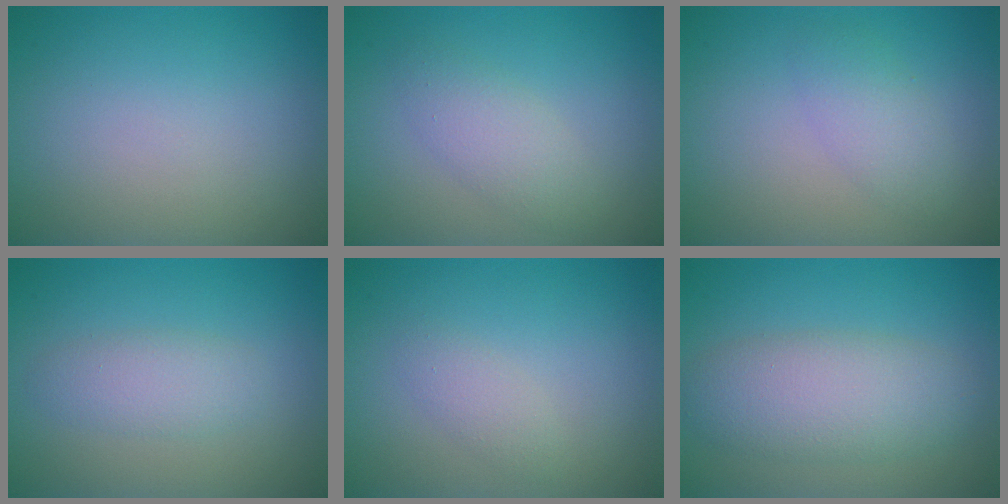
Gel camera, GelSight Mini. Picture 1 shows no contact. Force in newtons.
{"total": 2.7, "press": 2.7, "slide": 0.2}
{"total": 2.4, "press": 2.4, "slide": 0.1}
{"total": 2.4, "press": 2.4, "slide": 0.0}
{"total": 1.4, "press": 1.4, "slide": 0.1}
{"total": 5.3, "press": 5.3, "slide": 0.2}